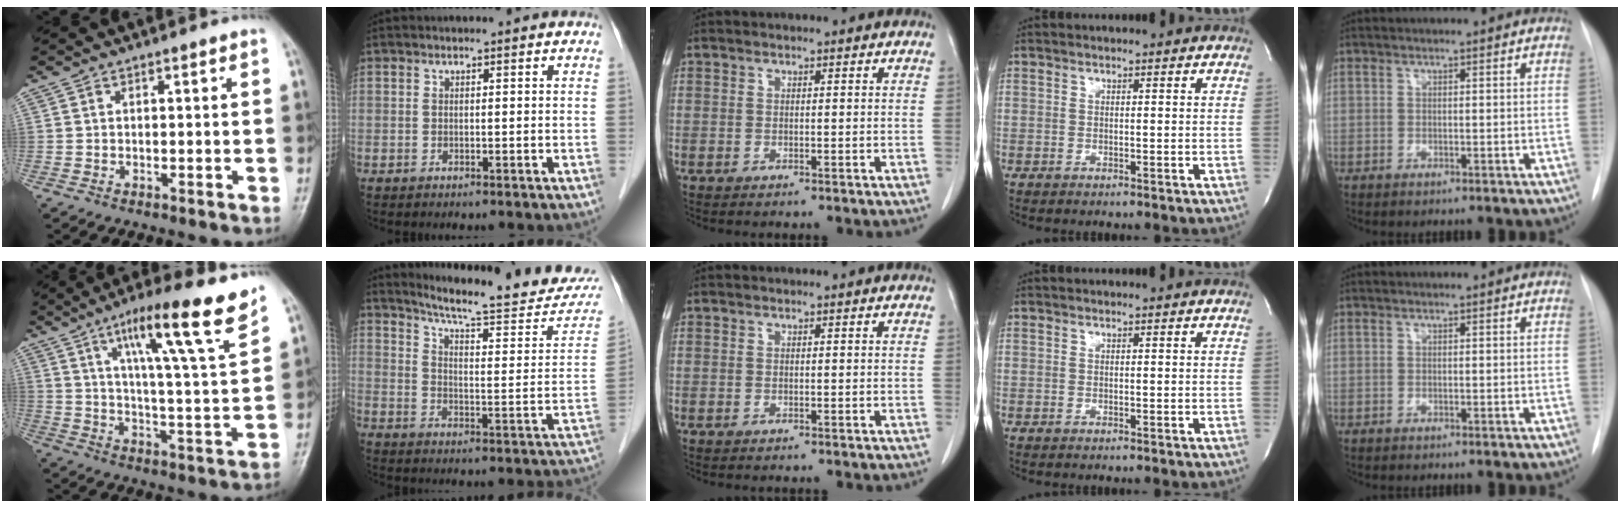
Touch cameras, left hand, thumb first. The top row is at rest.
{"thumb": {"total": 17.4, "force": [11.0, 1.2, 13.5], "torque": [-0.196, -0.050, 0.168]}, "index": {"total": 19.9, "force": [18.3, 1.8, 7.6], "torque": [-0.105, -0.064, 0.233]}}